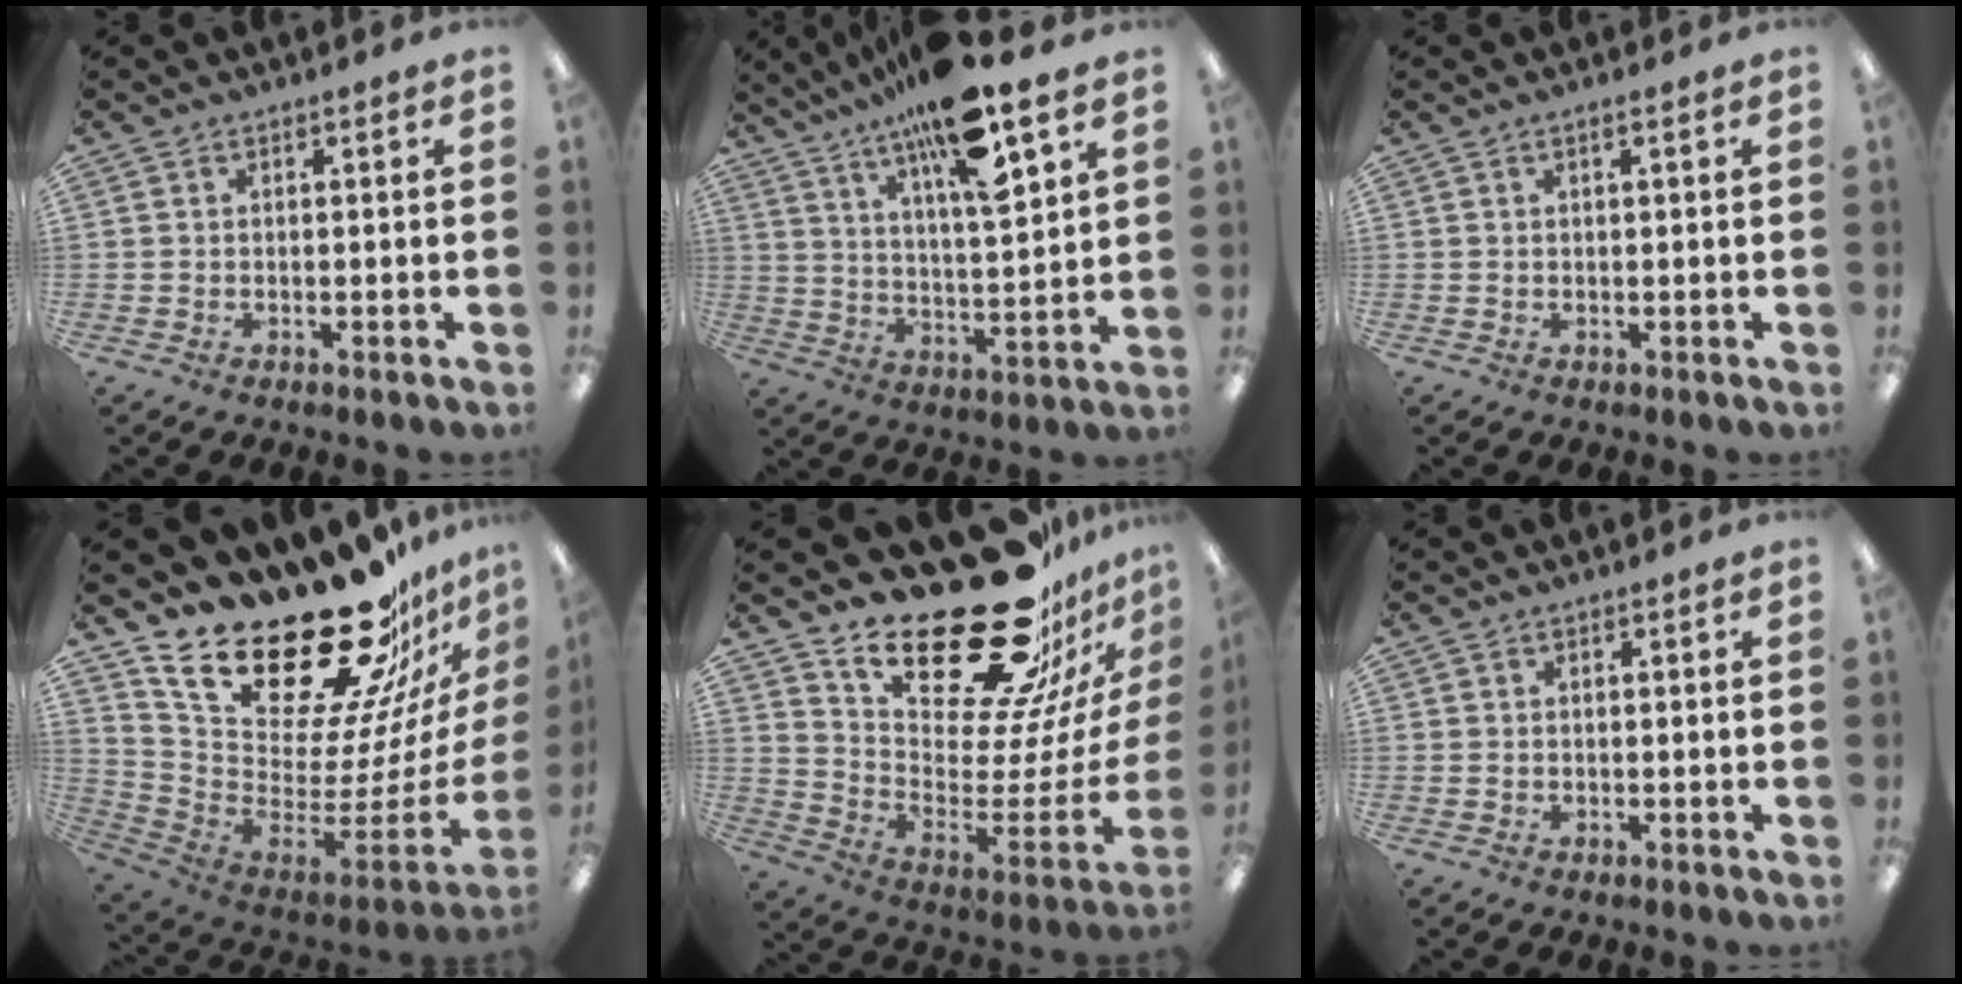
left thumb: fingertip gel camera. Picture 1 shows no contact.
{"total": 15.1, "force": [11.1, 2.4, 9.9], "torque": [-0.165, -0.068, 0.177]}
{"total": 0.8, "force": [0.5, 0.1, 0.7], "torque": [-0.014, 0.000, 0.008]}
{"total": 29.0, "force": [22.4, 10.4, 15.2], "torque": [-0.233, -0.182, 0.412]}
{"total": 30.5, "force": [22.3, 12.0, 17.0], "torque": [-0.230, -0.168, 0.408]}
{"total": 0.8, "force": [0.2, 0.7, 0.0], "torque": [-0.002, 0.004, 0.003]}